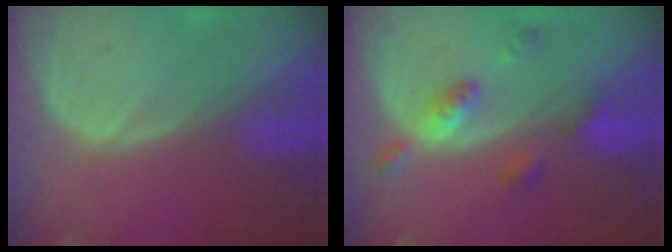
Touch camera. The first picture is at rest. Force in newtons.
{"total": 5.3, "press": 4.7, "slide": 2.4}